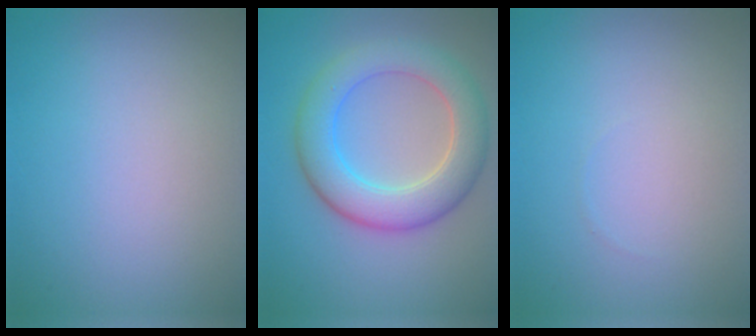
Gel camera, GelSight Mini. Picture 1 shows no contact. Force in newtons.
{"total": 6.4, "press": 6.4, "slide": 0.3}
{"total": 0.0}